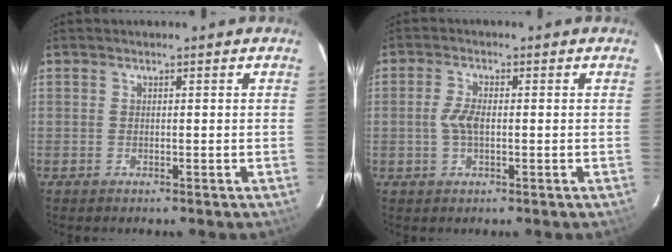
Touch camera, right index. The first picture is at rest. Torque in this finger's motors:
{"motor_torque": [0.44, 0.27, 0.14, 0.06]}